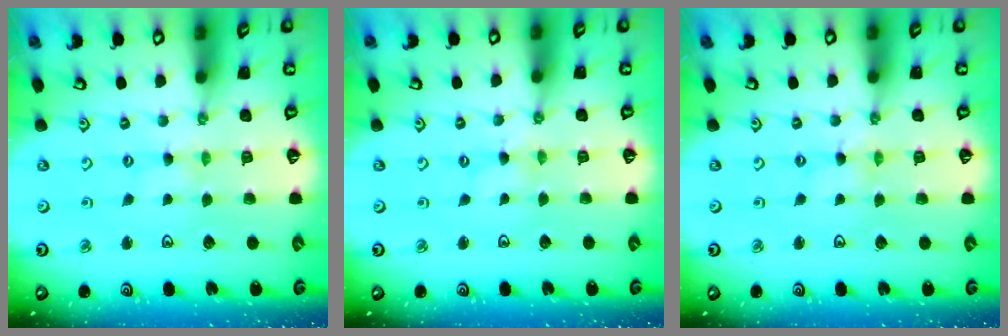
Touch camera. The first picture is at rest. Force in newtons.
{"total": 0.0}
{"total": 0.0}